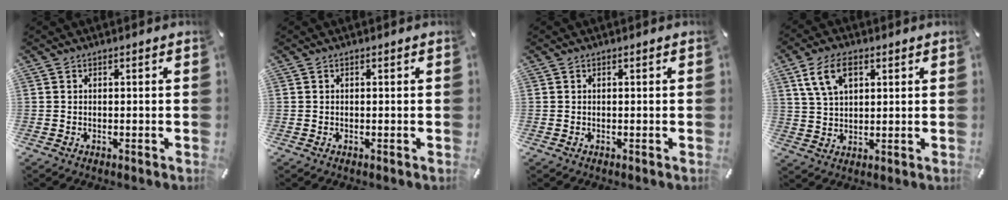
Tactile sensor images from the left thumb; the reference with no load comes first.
{"total": 0.0}
{"total": 0.0}
{"total": 8.2, "force": [3.5, 5.1, 5.4], "torque": [-0.116, 0.005, 0.066]}